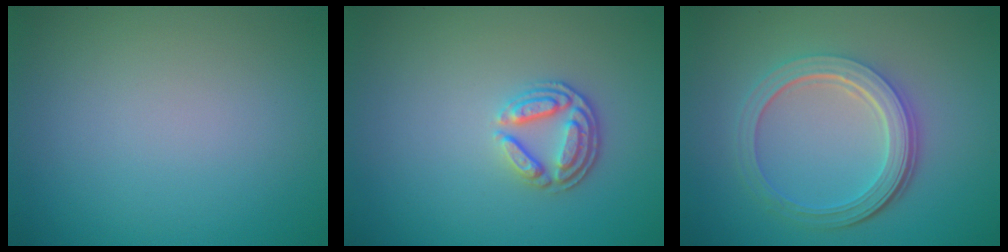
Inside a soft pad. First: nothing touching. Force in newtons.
{"total": 2.9, "press": 2.5, "slide": 1.6}
{"total": 5.2, "press": 3.7, "slide": 3.6}